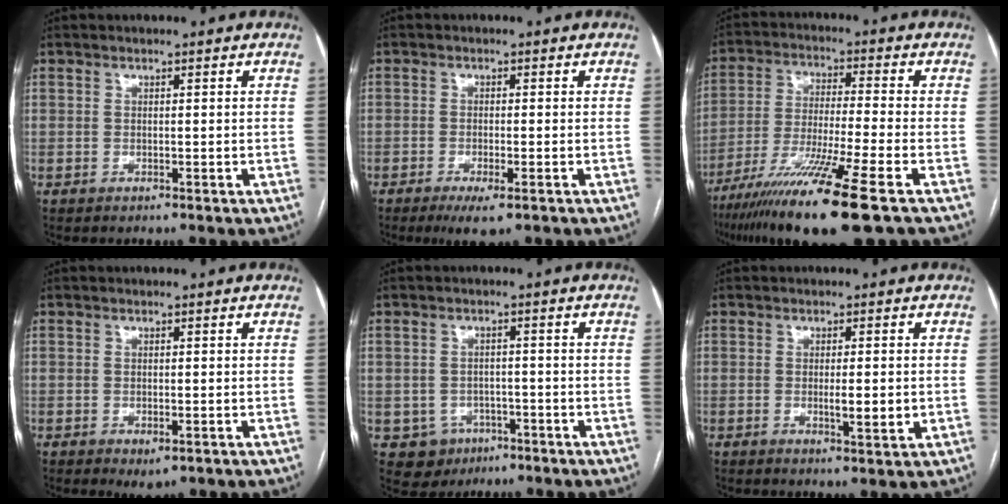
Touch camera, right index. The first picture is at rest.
{"total": 4.2, "force": [-2.4, 0.8, 3.4], "torque": [-0.059, -0.009, -0.036]}
{"total": 15.8, "force": [-10.0, -0.9, 12.3], "torque": [-0.233, -0.049, -0.177]}
{"total": 2.3, "force": [-1.0, 1.0, 1.8], "torque": [-0.024, -0.002, -0.006]}
{"total": 5.1, "force": [-2.2, 4.5, 0.8], "torque": [-0.009, 0.008, -0.024]}
{"total": 3.7, "force": [-0.4, 0.6, 3.6], "torque": [-0.058, -0.006, -0.005]}